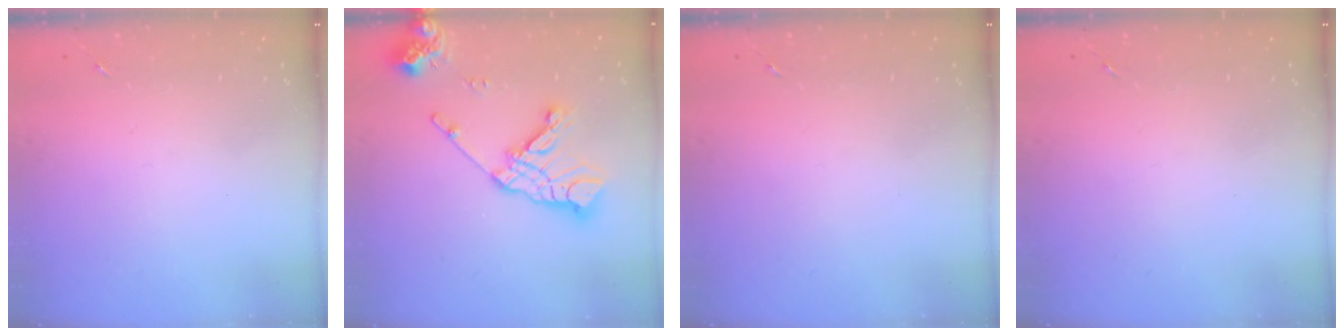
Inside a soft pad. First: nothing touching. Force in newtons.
{"total": 16.5, "press": 16.4, "slide": 2.2}
{"total": 0.0}
{"total": 0.0}